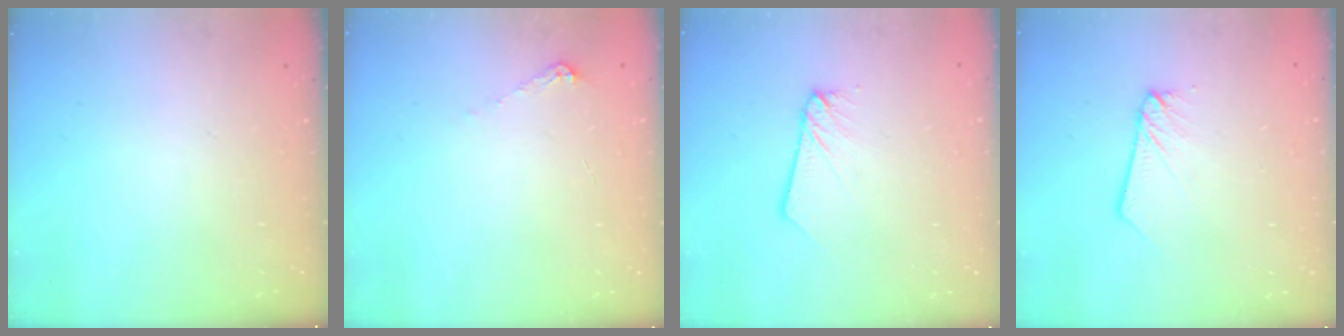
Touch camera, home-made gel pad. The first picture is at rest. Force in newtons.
{"total": 5.8, "press": 5.8, "slide": 0.8}
{"total": 2.7, "press": 2.7, "slide": 0.2}
{"total": 2.5, "press": 2.5, "slide": 0.3}